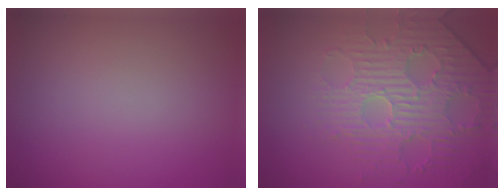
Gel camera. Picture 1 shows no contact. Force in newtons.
{"total": 4.4, "press": 4.0, "slide": 1.7}